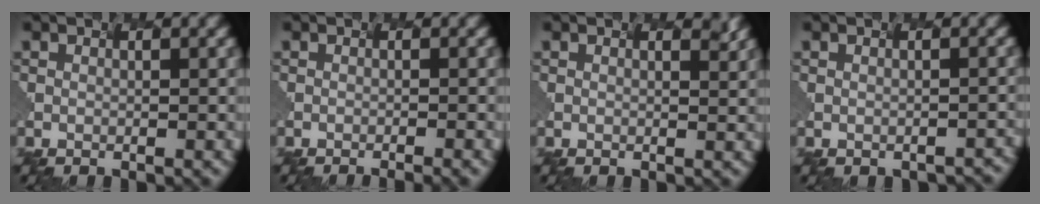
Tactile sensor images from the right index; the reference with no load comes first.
{"total": 1.8, "force": [-0.7, 0.8, 1.5], "torque": [0.008, 0.004, -0.011]}
{"total": 1.4, "force": [1.3, 0.4, 0.2], "torque": [0.011, -0.003, 0.007]}
{"total": 0.8, "force": [-0.4, 0.6, 0.4], "torque": [-0.001, -0.001, 0.005]}